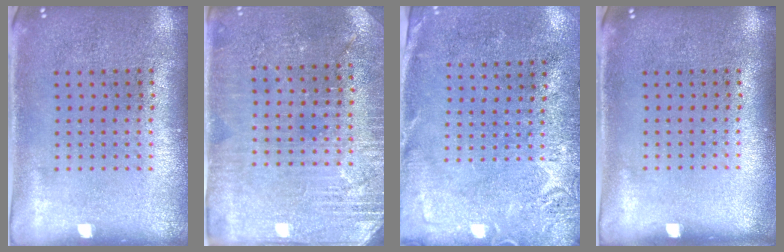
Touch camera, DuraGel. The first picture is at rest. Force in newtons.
{"total": 2.8, "press": 2.8, "slide": 0.4}
{"total": 2.8, "press": 2.4, "slide": 1.4}
{"total": 0.0}